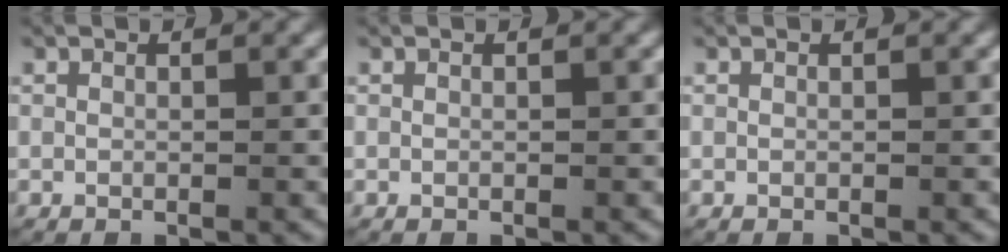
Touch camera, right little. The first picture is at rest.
{"total": 0.0}
{"total": 0.0}